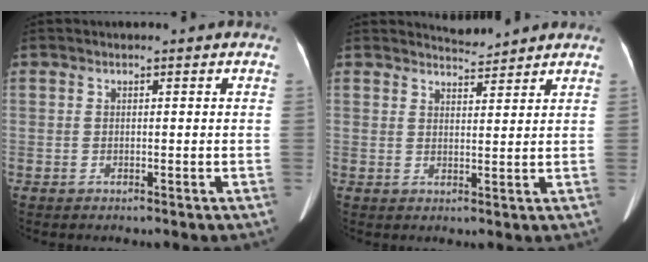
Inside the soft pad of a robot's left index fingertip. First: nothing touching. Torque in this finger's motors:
{"motor_torque": [-0.43, -0.38, -0.18, -0.03]}